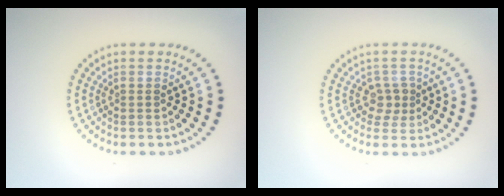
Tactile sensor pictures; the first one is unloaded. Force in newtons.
{"total": 1.8, "press": 1.5, "slide": 1.0}